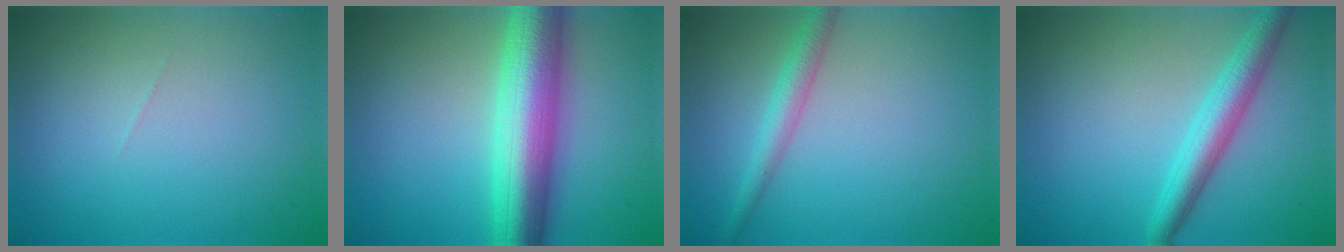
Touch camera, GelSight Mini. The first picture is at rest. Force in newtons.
{"total": 9.6, "press": 9.6, "slide": 0.1}
{"total": 2.5, "press": 2.5, "slide": 0.0}
{"total": 3.9, "press": 3.9, "slide": 0.1}